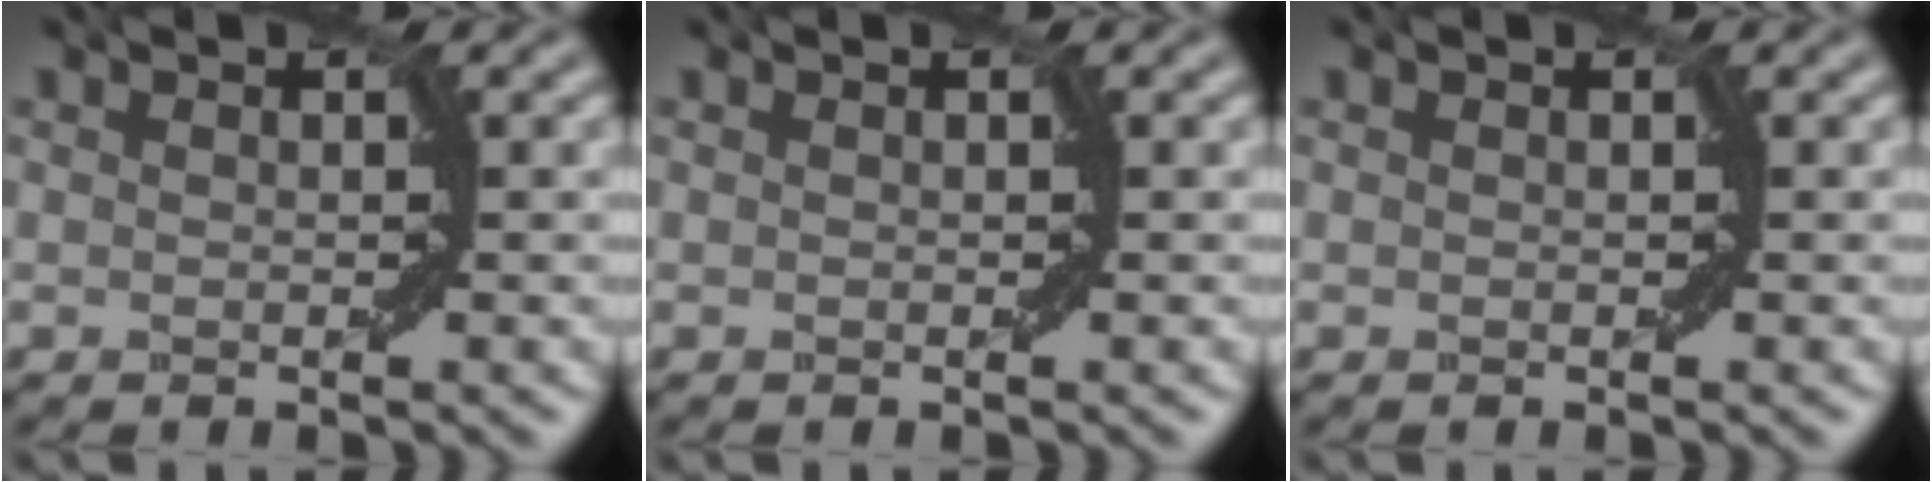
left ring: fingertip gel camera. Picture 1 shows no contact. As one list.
[{"total": 0.0}, {"total": 0.0}]